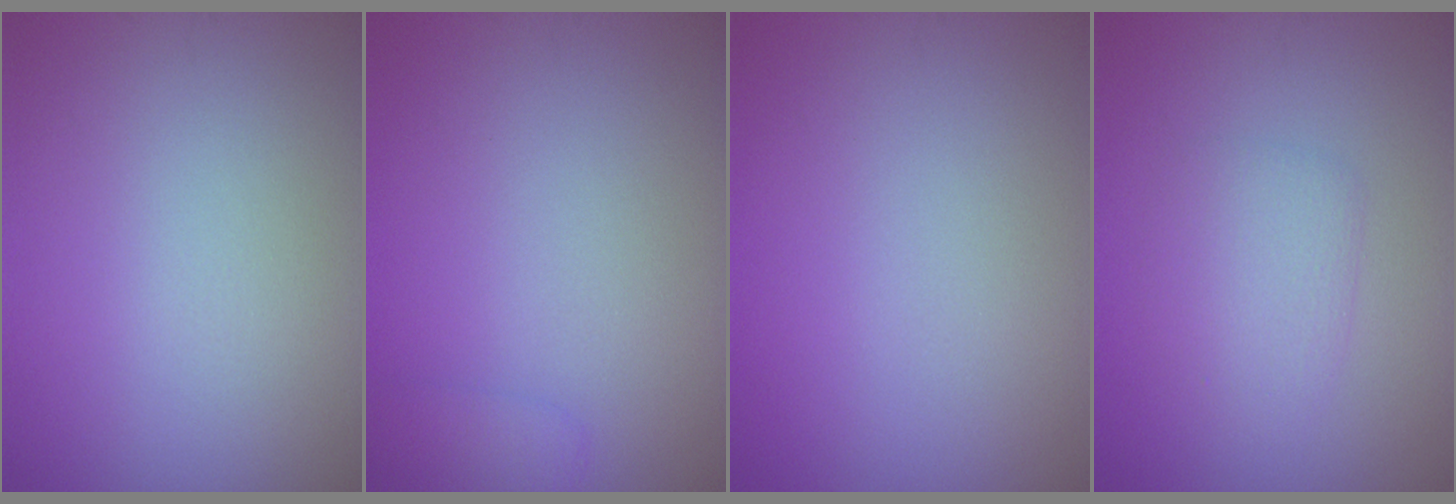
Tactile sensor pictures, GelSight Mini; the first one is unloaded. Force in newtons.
{"total": 1.3, "press": 1.3, "slide": 0.1}
{"total": 0.0}
{"total": 2.3, "press": 2.3, "slide": 0.0}